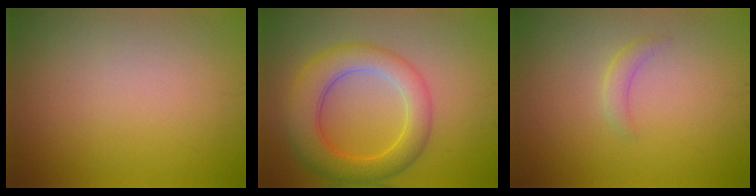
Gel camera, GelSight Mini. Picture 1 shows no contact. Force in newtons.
{"total": 6.2, "press": 6.2, "slide": 0.2}
{"total": 1.3, "press": 1.3, "slide": 0.0}